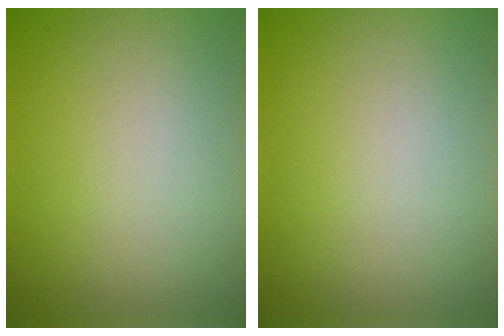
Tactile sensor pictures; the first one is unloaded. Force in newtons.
{"total": 0.0}